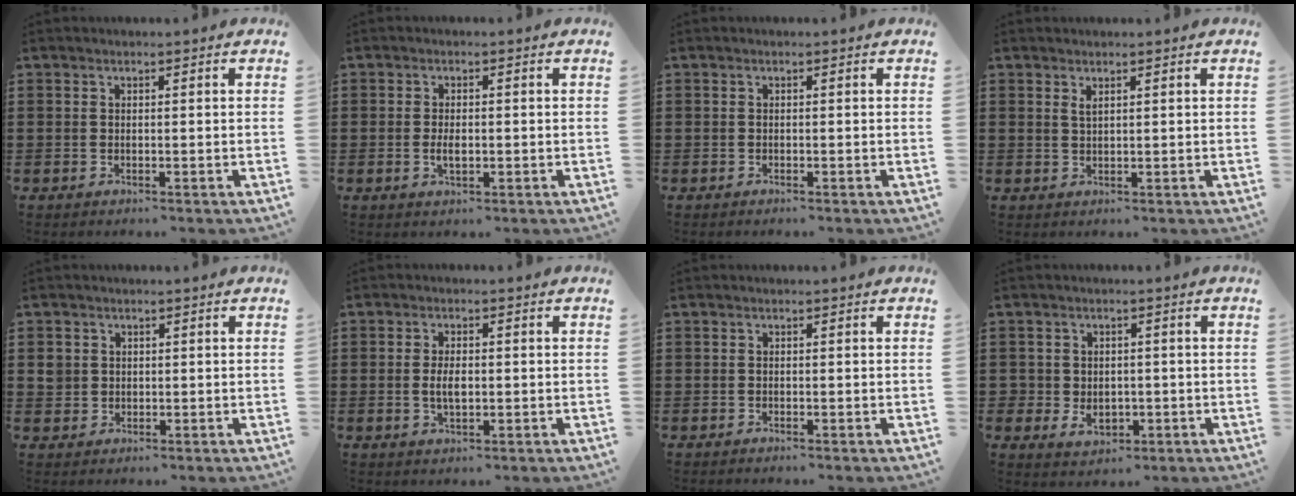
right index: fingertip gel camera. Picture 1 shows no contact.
{"total": 2.4, "force": [-0.3, 1.1, 2.1], "torque": [-0.038, 0.002, -0.005]}
{"total": 0.0}
{"total": 1.2, "force": [0.8, 0.4, 0.8], "torque": [-0.017, 0.003, 0.013]}
{"total": 2.1, "force": [0.3, 2.0, 0.5], "torque": [-0.017, 0.009, 0.004]}
{"total": 3.3, "force": [-0.2, 1.5, 3.0], "torque": [-0.063, 0.002, -0.006]}
{"total": 0.0}
{"total": 3.2, "force": [-0.5, 2.7, 1.5], "torque": [-0.031, 0.001, -0.013]}